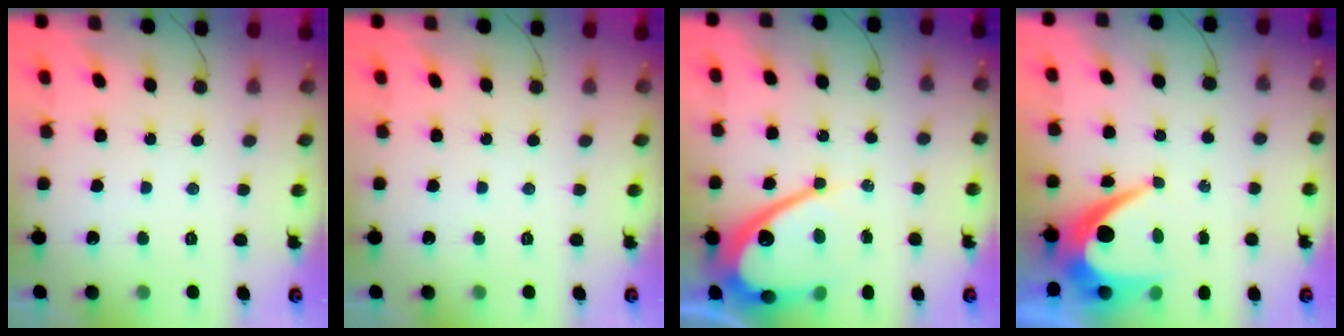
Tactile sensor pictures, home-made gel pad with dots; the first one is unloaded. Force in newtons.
{"total": 0.0}
{"total": 14.0, "press": 14.0, "slide": 0.9}
{"total": 8.5, "press": 8.5, "slide": 0.7}